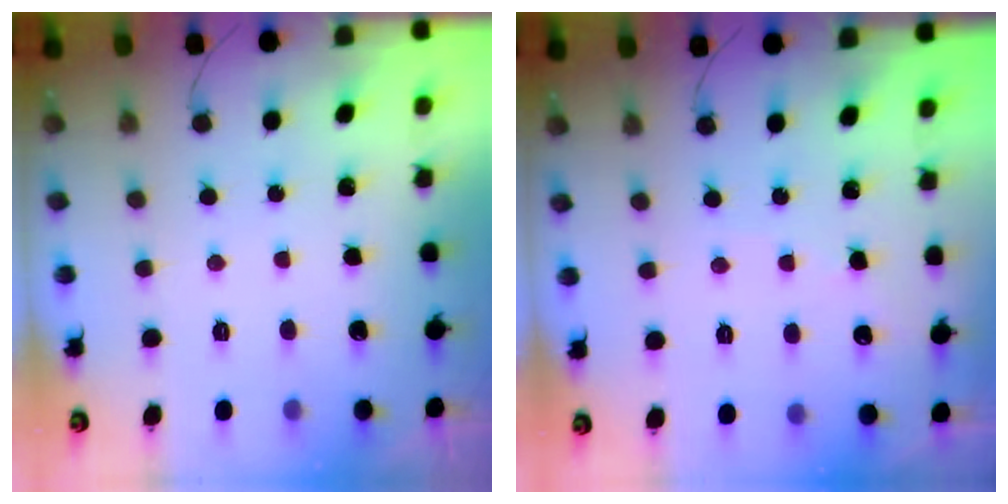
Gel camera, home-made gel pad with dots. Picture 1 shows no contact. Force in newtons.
{"total": 2.7, "press": 2.6, "slide": 0.4}